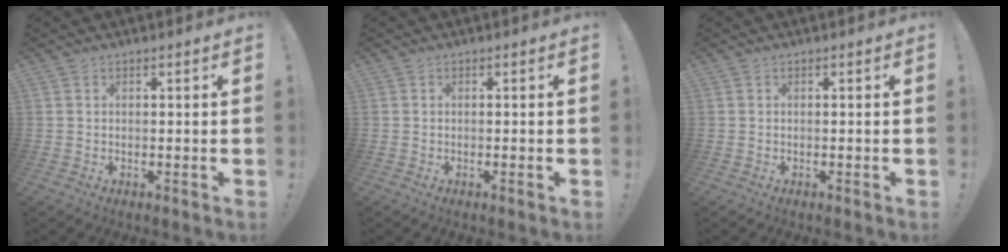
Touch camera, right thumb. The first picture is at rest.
{"total": 0.5, "force": [-0.3, -0.2, 0.4], "torque": [-0.006, -0.001, -0.006]}
{"total": 0.0}